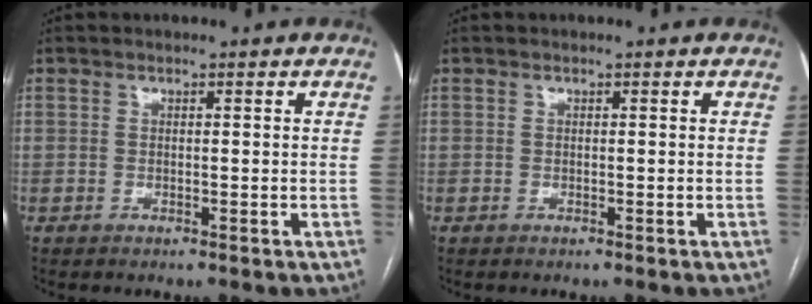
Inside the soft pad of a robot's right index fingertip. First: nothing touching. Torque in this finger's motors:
{"motor_torque": [0.00, 0.00, 0.00, 0.00]}